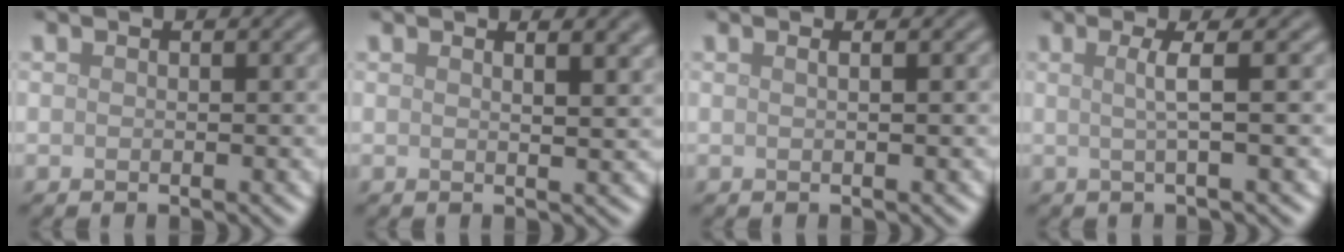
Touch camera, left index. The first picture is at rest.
{"total": 3.6, "force": [2.0, 1.5, 2.7], "torque": [-0.013, 0.016, 0.014]}
{"total": 1.4, "force": [0.6, 0.7, 1.1], "torque": [-0.004, -0.001, -0.006]}
{"total": 2.5, "force": [0.3, 0.5, 2.4], "torque": [-0.042, 0.005, -0.002]}